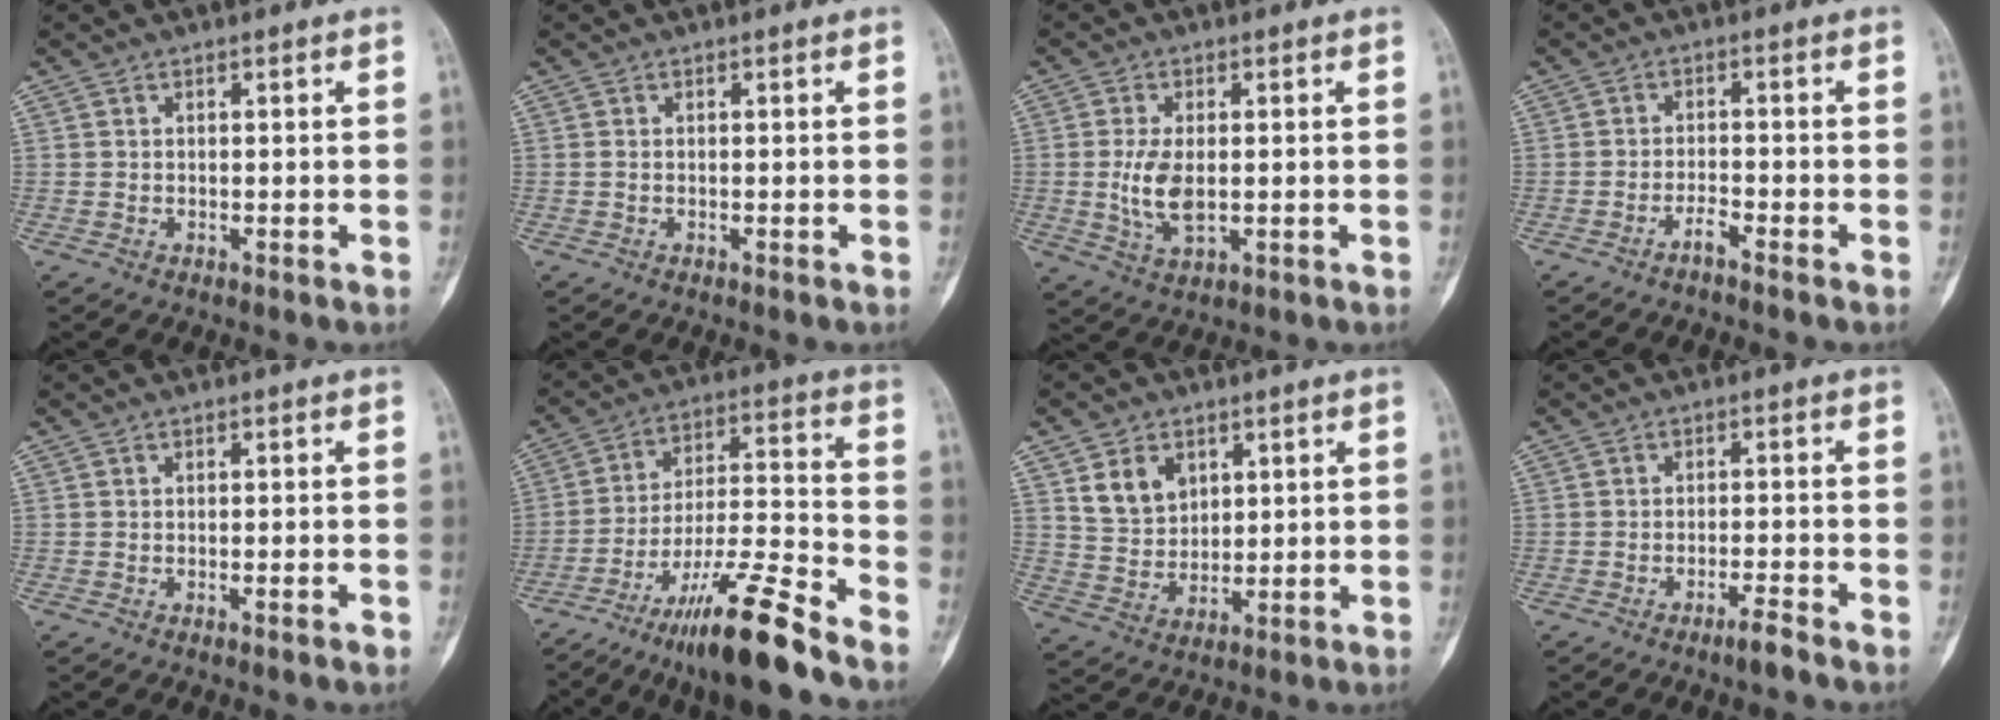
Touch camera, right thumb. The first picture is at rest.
{"total": 0.0}
{"total": 6.7, "force": [-0.2, 3.3, 5.8], "torque": [-0.120, -0.009, 0.000]}
{"total": 2.2, "force": [-1.9, 0.1, 1.2], "torque": [-0.030, 0.013, -0.037]}
{"total": 1.3, "force": [-0.7, 0.1, 1.1], "torque": [-0.023, 0.000, -0.010]}
{"total": 16.6, "force": [-12.4, 1.2, 11.0], "torque": [-0.205, 0.071, -0.211]}
{"total": 7.7, "force": [3.4, 5.7, 3.9], "torque": [-0.047, -0.020, 0.071]}
{"total": 2.8, "force": [-2.2, -0.1, 1.8], "torque": [-0.039, 0.011, -0.041]}